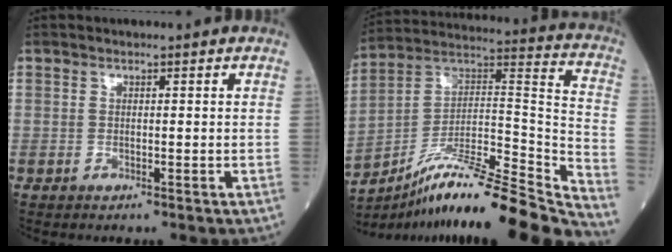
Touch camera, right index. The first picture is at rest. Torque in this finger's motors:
{"motor_torque": [0.05, -0.17, 0.50, 0.13]}